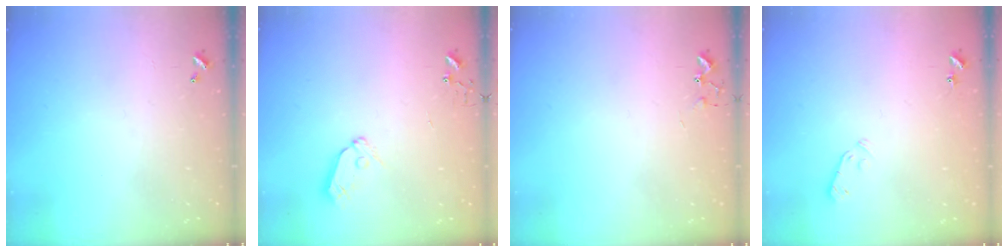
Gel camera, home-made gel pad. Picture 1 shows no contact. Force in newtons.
{"total": 7.0, "press": 7.0, "slide": 0.6}
{"total": 5.8, "press": 5.7, "slide": 0.7}
{"total": 3.8, "press": 3.7, "slide": 0.7}